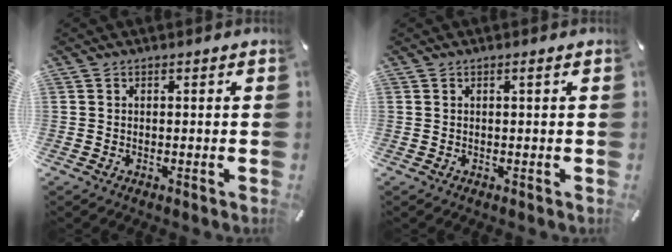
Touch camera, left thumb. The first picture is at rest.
{"total": 0.7, "force": [0.2, 0.0, 0.7], "torque": [-0.012, 0.001, 0.002]}